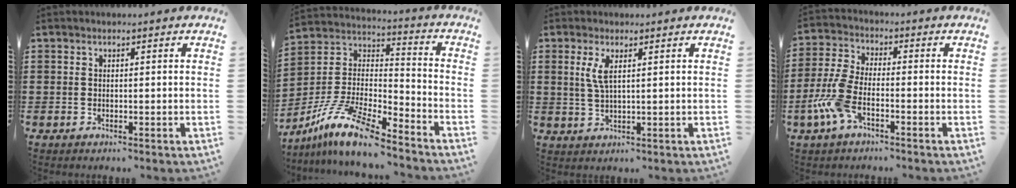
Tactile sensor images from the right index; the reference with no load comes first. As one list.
[{"total": 11.8, "force": [-9.3, 2.3, 6.9], "torque": [-0.152, 0.012, -0.189]}, {"total": 3.3, "force": [1.3, 0.9, 2.9], "torque": [-0.069, 0.001, 0.019]}, {"total": 7.3, "force": [-3.5, 2.8, 5.8], "torque": [-0.147, -0.008, -0.071]}]